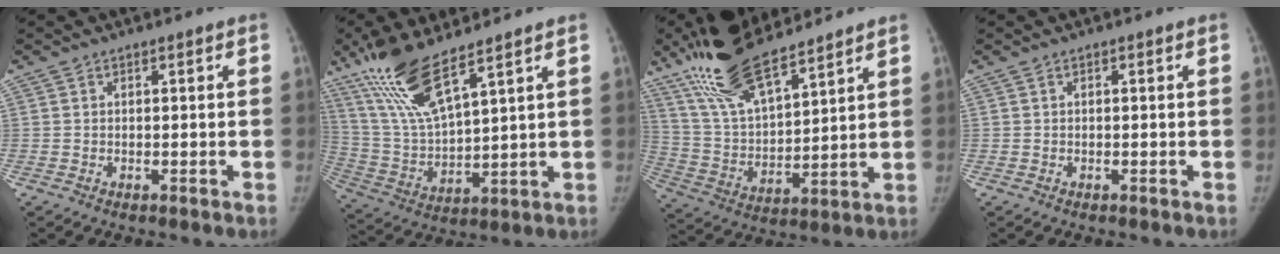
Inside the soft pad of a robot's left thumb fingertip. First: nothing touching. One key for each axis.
{"total": 14.8, "fx": 10.0, "fy": 3.3, "fz": 10.3, "tx": -0.211, "ty": -0.047, "tz": 0.211}
{"total": 17.4, "fx": 13.6, "fy": 4.8, "fz": 9.8, "tx": -0.168, "ty": -0.057, "tz": 0.268}
{"total": 0.0}